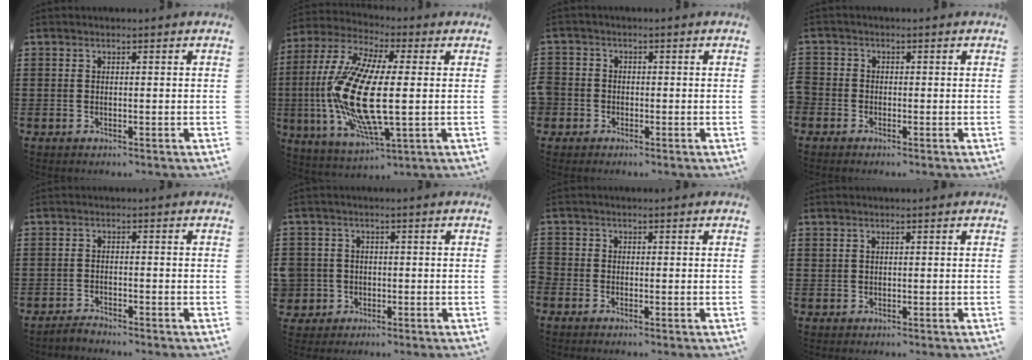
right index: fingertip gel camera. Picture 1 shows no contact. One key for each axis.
{"total": 16.9, "fx": -0.4, "fy": 5.2, "fz": 16.0, "tx": -0.348, "ty": -0.026, "tz": -0.010}
{"total": 1.9, "fx": -1.1, "fy": 1.6, "fz": 0.2, "tx": -0.011, "ty": 0.003, "tz": -0.025}
{"total": 1.2, "fx": -0.9, "fy": 0.7, "fz": 0.2, "tx": -0.006, "ty": 0.000, "tz": -0.019}
{"total": 1.4, "fx": -1.4, "fy": 0.0, "fz": 0.0, "tx": -0.005, "ty": 0.004, "tz": -0.029}
{"total": 3.1, "fx": -0.7, "fy": 3.1, "fz": 0.1, "tx": -0.026, "ty": 0.004, "tz": -0.019}
{"total": 0.8, "fx": -0.7, "fy": 0.4, "fz": 0.2, "tx": -0.005, "ty": -0.001, "tz": -0.014}
{"total": 0.8, "fx": 0.4, "fy": 0.7, "fz": 0.1, "tx": -0.004, "ty": 0.004, "tz": 0.008}